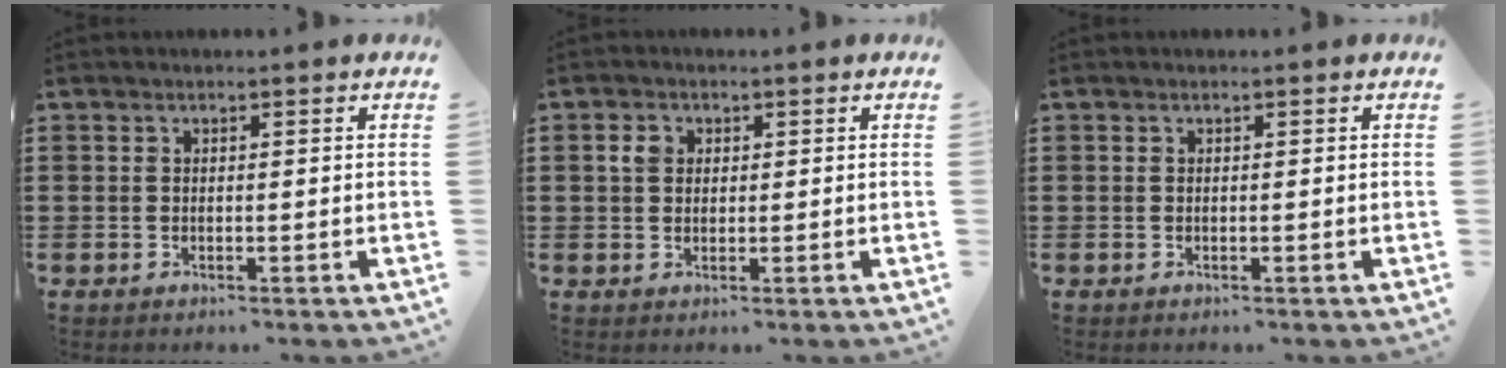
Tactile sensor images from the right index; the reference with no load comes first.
{"total": 2.2, "force": [0.6, 1.7, 1.2], "torque": [-0.029, 0.009, 0.011]}
{"total": 0.0}